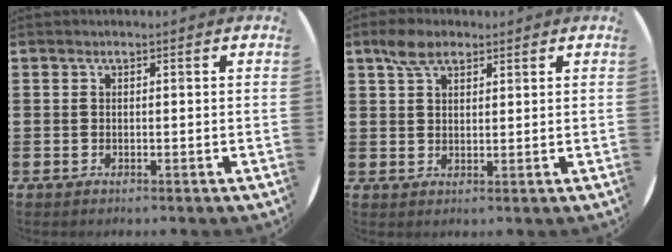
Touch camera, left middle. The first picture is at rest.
{"total": 4.2, "force": [3.0, 2.1, 2.1], "torque": [-0.039, 0.004, 0.053]}